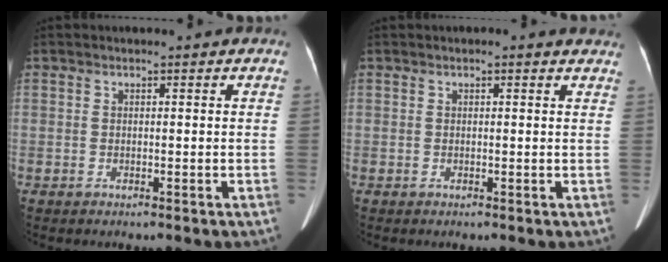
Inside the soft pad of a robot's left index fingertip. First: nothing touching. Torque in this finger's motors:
{"motor_torque": [1.08, -1.08, 0.11, 0.01]}